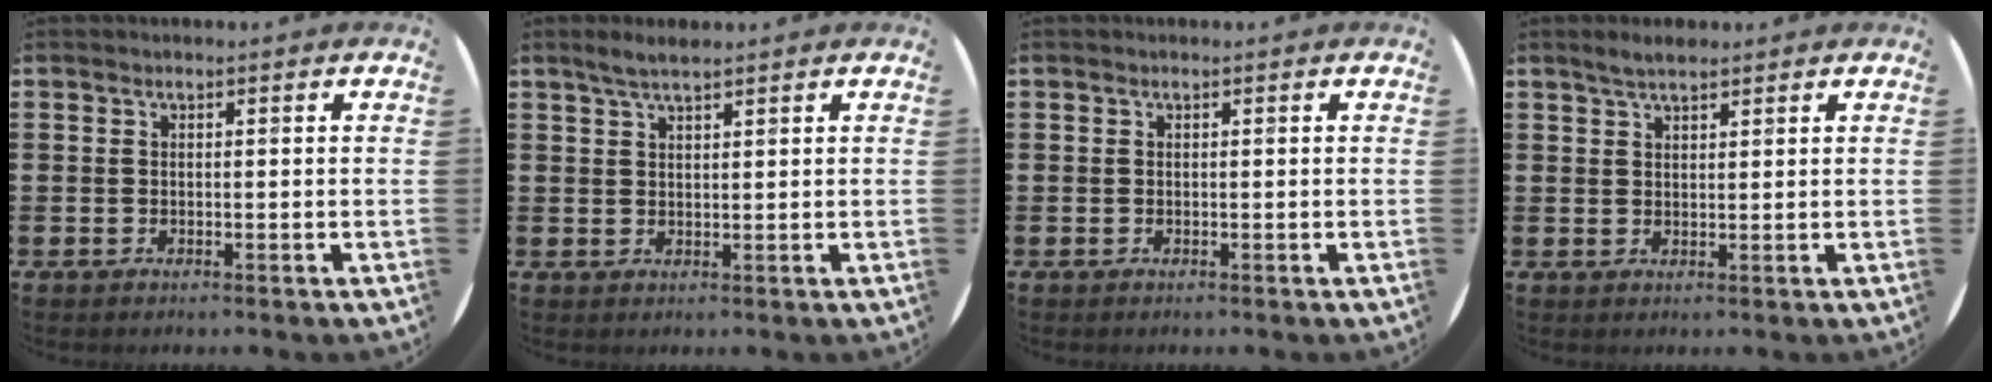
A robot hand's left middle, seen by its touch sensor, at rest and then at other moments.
{"total": 2.5, "force": [2.0, 0.2, 1.4], "torque": [-0.028, 0.004, 0.036]}
{"total": 0.0}
{"total": 2.5, "force": [2.2, 0.6, 1.2], "torque": [-0.017, 0.001, 0.038]}